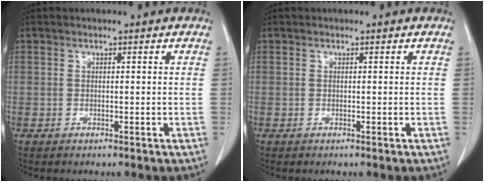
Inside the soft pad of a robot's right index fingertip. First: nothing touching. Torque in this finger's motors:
{"motor_torque": [0.00, 0.00, 0.00, 0.00]}